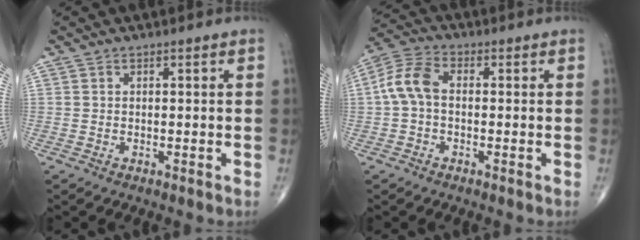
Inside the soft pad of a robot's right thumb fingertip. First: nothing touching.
{"total": 7.2, "force": [-0.1, 4.6, 5.6], "torque": [-0.117, 0.022, -0.014]}